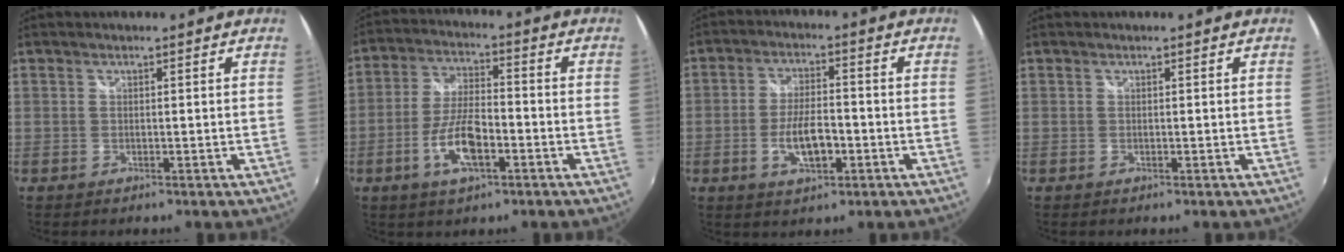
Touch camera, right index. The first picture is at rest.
{"total": 9.7, "force": [-3.9, 3.4, 8.2], "torque": [-0.170, 0.000, -0.072]}
{"total": 7.6, "force": [-2.5, 3.0, 6.5], "torque": [-0.127, -0.003, -0.040]}
{"total": 0.0}